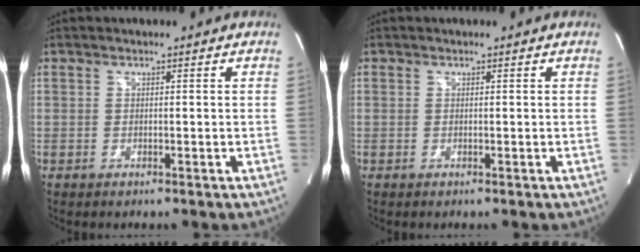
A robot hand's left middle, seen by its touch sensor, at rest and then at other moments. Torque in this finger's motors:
{"motor_torque": [0.00, 0.01, -0.08, 0.00]}